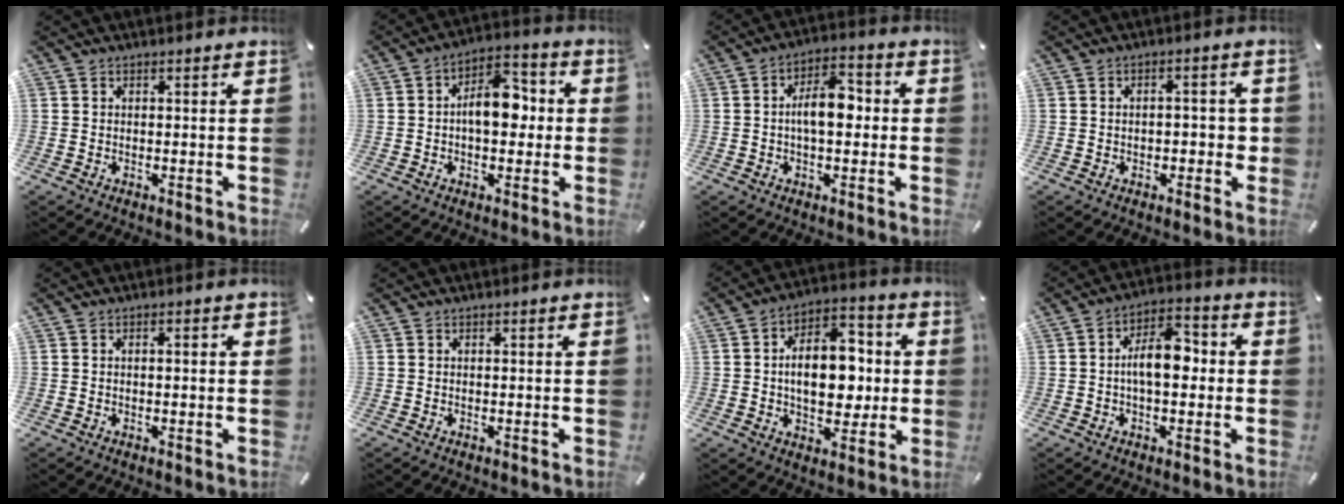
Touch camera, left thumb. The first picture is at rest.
{"total": 10.4, "force": [-0.1, 6.3, 8.4], "torque": [-0.109, 0.008, -0.004]}
{"total": 9.2, "force": [-0.1, 4.8, 7.8], "torque": [-0.123, 0.009, -0.007]}
{"total": 3.5, "force": [-0.8, 2.4, 2.4], "torque": [-0.036, 0.007, -0.019]}
{"total": 1.3, "force": [-0.1, 0.4, 1.2], "torque": [-0.022, 0.001, -0.002]}
{"total": 0.0}
{"total": 14.0, "force": [0.0, 9.3, 10.5], "torque": [-0.147, 0.008, 0.004]}
{"total": 9.6, "force": [-0.2, 5.2, 8.0], "torque": [-0.126, 0.009, -0.007]}